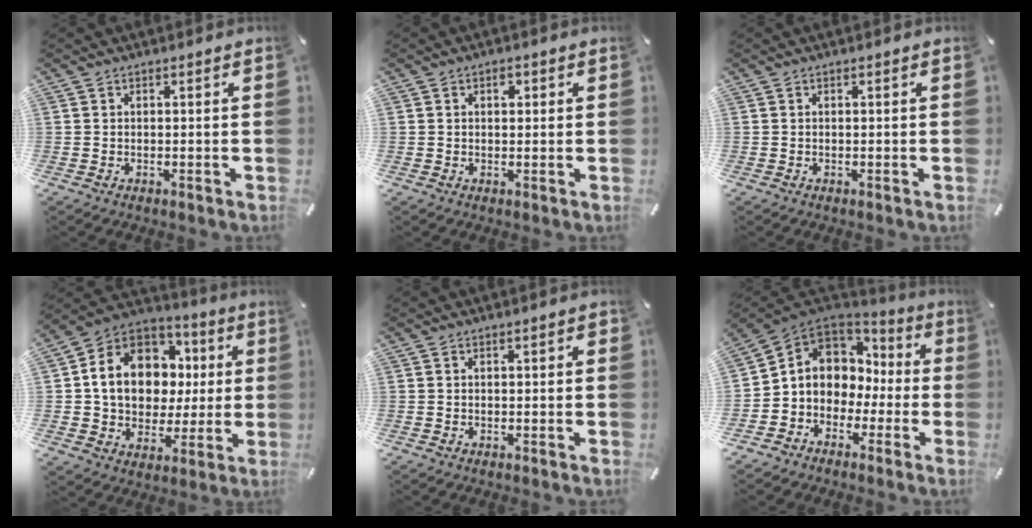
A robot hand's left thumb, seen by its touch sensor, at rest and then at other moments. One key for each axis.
{"total": 2.0, "fx": 0.5, "fy": 1.6, "fz": 1.1, "tx": 0.001, "ty": -0.002, "tz": 0.002}
{"total": 0.0}
{"total": 14.5, "fx": 2.0, "fy": 12.2, "fz": 7.6, "tx": -0.157, "ty": -0.010, "tz": 0.045}
{"total": 0.9, "fx": 0.1, "fy": 0.5, "fz": 0.7, "tx": -0.014, "ty": 0.004, "tz": 0.000}
{"total": 7.9, "fx": -0.1, "fy": 7.7, "fz": 1.7, "tx": -0.060, "ty": -0.006, "tz": 0.007}